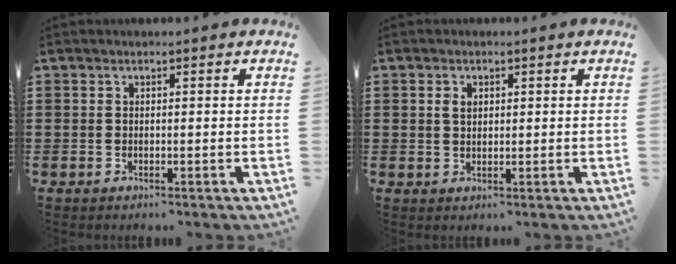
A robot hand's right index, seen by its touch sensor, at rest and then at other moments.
{"total": 1.8, "force": [0.6, 1.1, 1.2], "torque": [-0.028, 0.006, 0.011]}